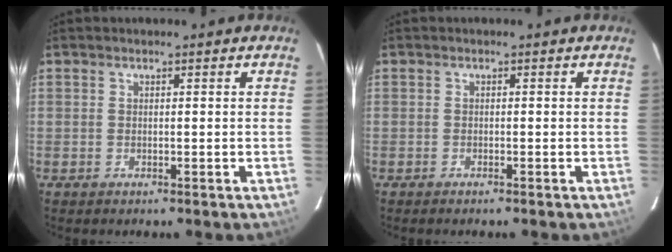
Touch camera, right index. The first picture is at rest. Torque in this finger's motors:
{"motor_torque": [0.03, 0.03, 0.09, 0.01]}